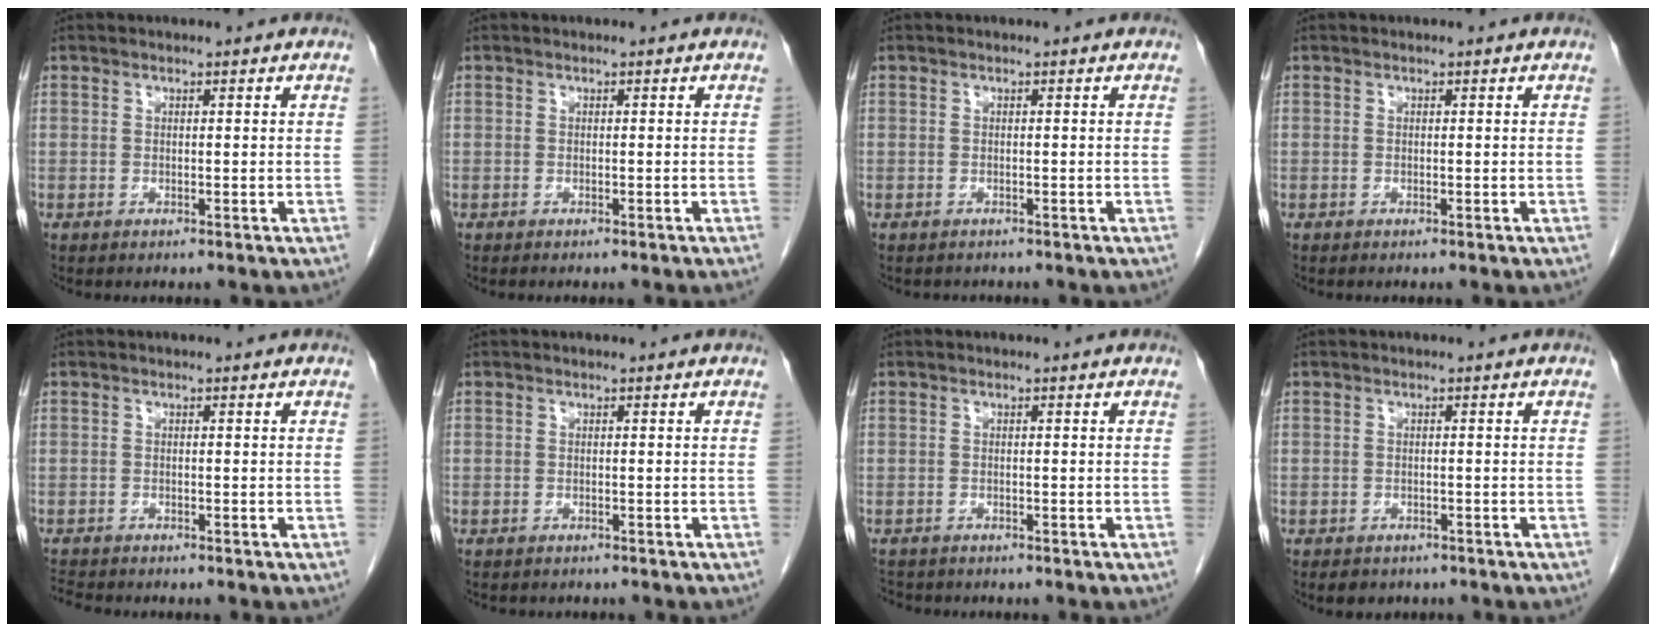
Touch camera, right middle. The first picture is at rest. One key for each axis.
{"total": 0.9, "fx": -0.8, "fy": -0.2, "fz": 0.4, "tx": 0.000, "ty": 0.004, "tz": -0.012}
{"total": 1.3, "fx": -1.2, "fy": 0.6, "fz": 0.0, "tx": -0.011, "ty": -0.003, "tz": -0.018}
{"total": 0.0}
{"total": 2.4, "fx": -2.3, "fy": 0.2, "fz": 0.5, "tx": -0.014, "ty": -0.012, "tz": -0.038}
{"total": 1.7, "fx": -1.5, "fy": 0.6, "fz": 0.4, "tx": -0.015, "ty": -0.004, "tz": -0.018}
{"total": 2.7, "fx": -2.4, "fy": 1.0, "fz": 0.5, "tx": -0.011, "ty": -0.007, "tz": -0.036}
{"total": 3.5, "fx": -2.8, "fy": 2.0, "fz": 1.0, "tx": -0.012, "ty": 0.000, "tz": -0.031}